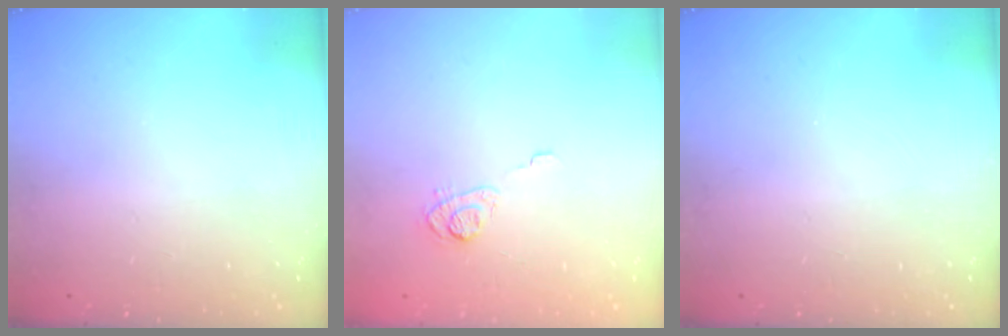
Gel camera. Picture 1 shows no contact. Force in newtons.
{"total": 8.5, "press": 8.4, "slide": 1.5}
{"total": 0.0}